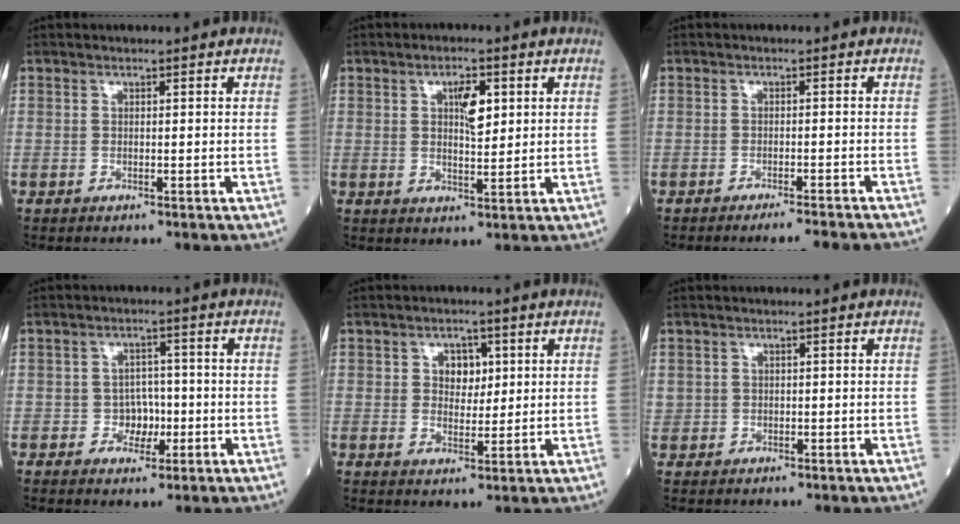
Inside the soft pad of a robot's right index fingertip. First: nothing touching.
{"total": 4.5, "force": [1.5, 1.6, 4.0], "torque": [-0.067, 0.004, 0.025]}
{"total": 5.8, "force": [-5.4, -0.7, 2.1], "torque": [-0.011, -0.014, -0.072]}
{"total": 3.6, "force": [-0.9, 3.1, 1.6], "torque": [-0.012, 0.010, -0.012]}
{"total": 3.8, "force": [1.2, 2.7, 2.4], "torque": [-0.033, 0.006, 0.021]}
{"total": 1.2, "force": [0.4, 1.1, 0.1], "torque": [0.008, 0.006, 0.005]}